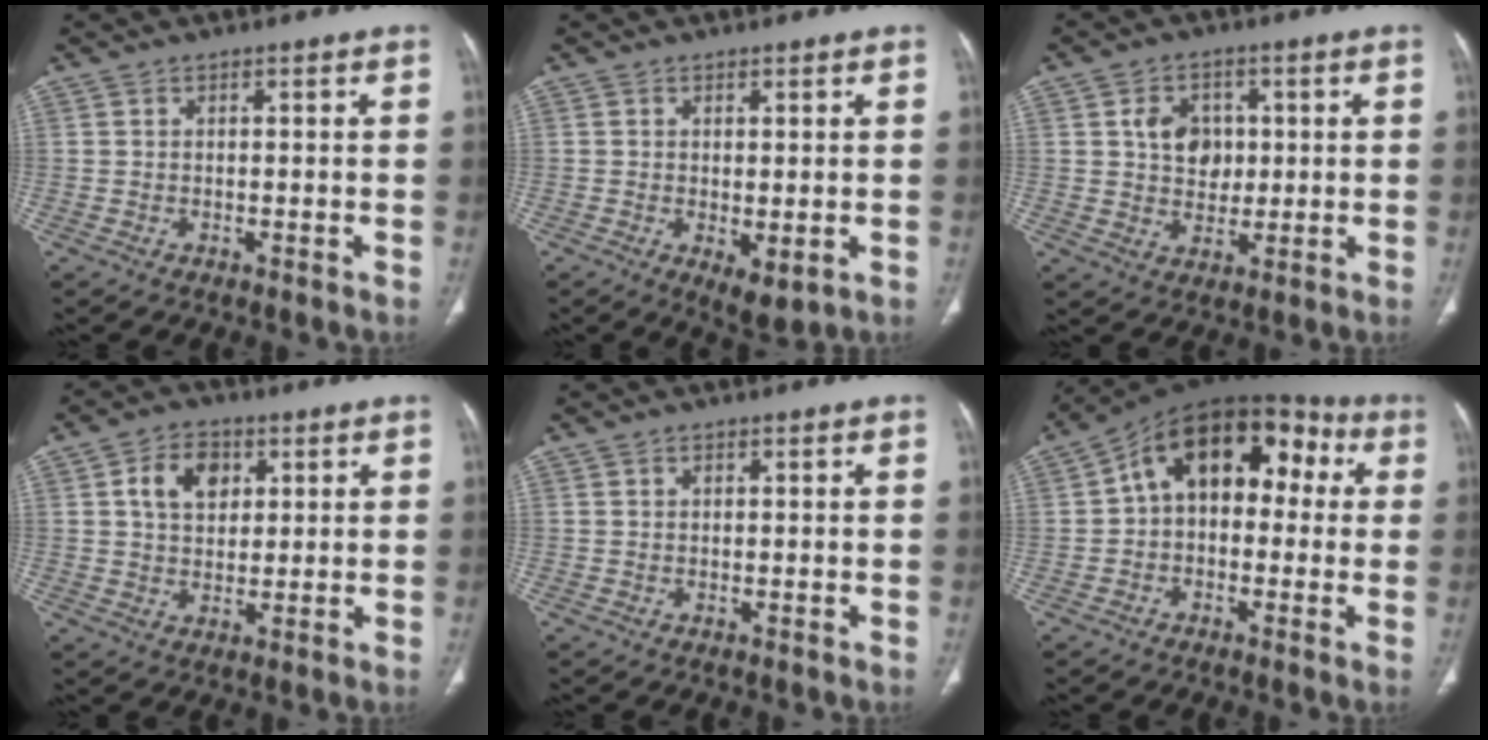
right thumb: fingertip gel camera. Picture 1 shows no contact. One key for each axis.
{"total": 4.5, "fx": -1.0, "fy": 2.0, "fz": 3.9, "tx": -0.055, "ty": -0.014, "tz": -0.004}
{"total": 7.4, "fx": 1.3, "fy": 5.9, "fz": 4.2, "tx": -0.037, "ty": -0.004, "tz": 0.024}
{"total": 7.8, "fx": 2.6, "fy": 5.6, "fz": 4.8, "tx": -0.058, "ty": -0.003, "tz": 0.043}
{"total": 0.7, "fx": 0.3, "fy": 0.6, "fz": 0.3, "tx": -0.003, "ty": 0.000, "tz": 0.005}
{"total": 15.5, "fx": 2.3, "fy": 10.1, "fz": 11.6, "tx": -0.127, "ty": 0.057, "tz": 0.022}